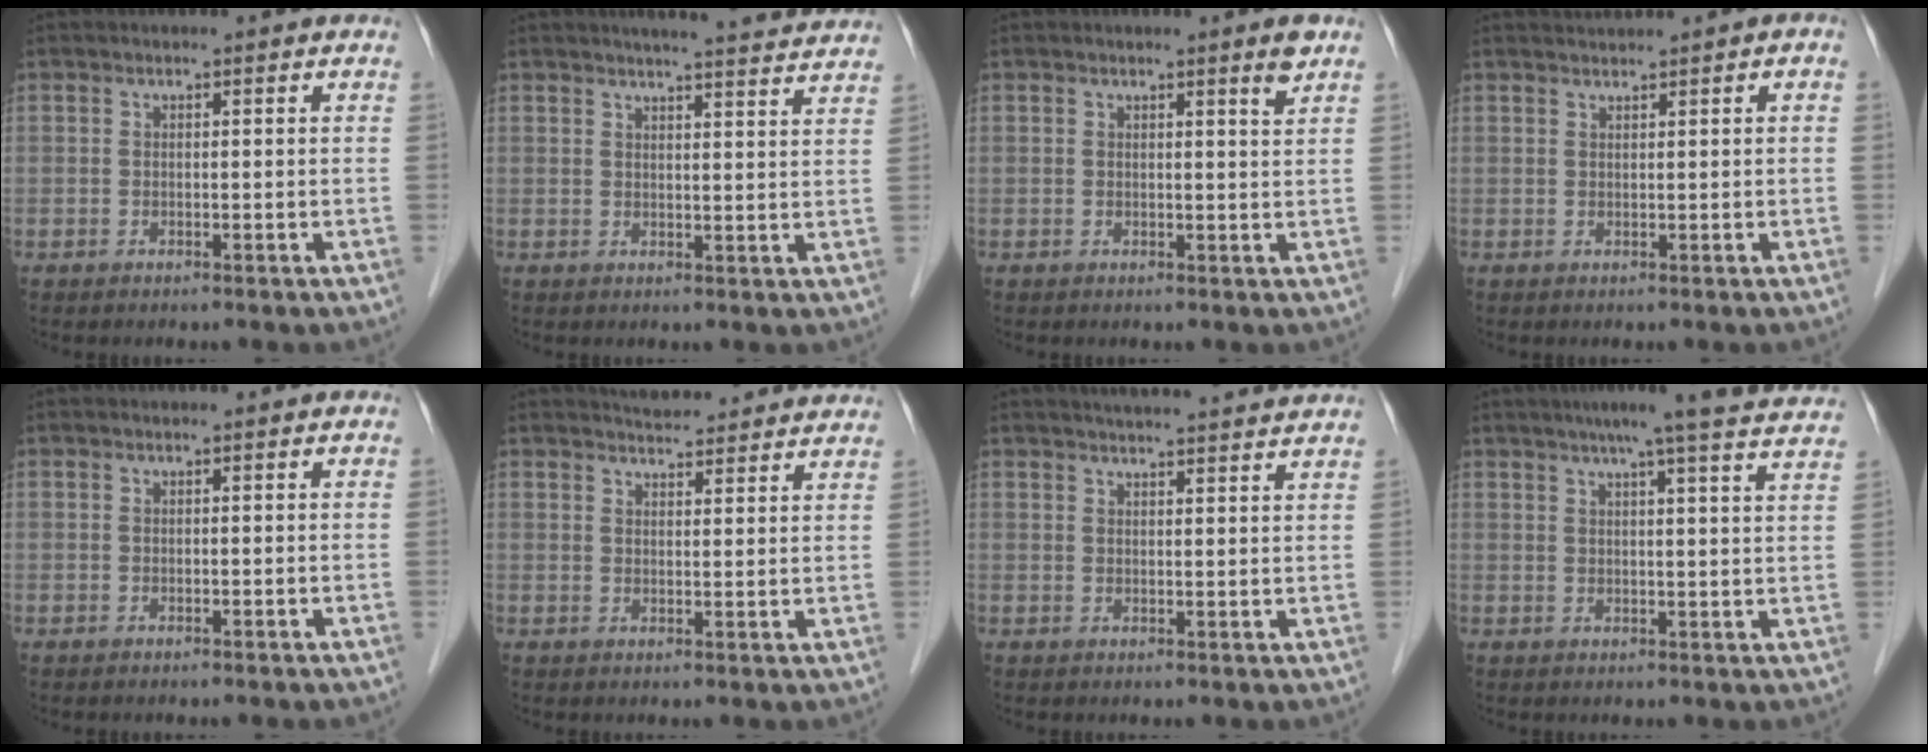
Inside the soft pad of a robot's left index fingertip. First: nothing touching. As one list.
[{"total": 11.9, "force": [11.1, 0.6, 4.3], "torque": [-0.052, -0.003, 0.126]}, {"total": 2.2, "force": [1.5, -0.1, 1.6], "torque": [-0.020, -0.010, 0.022]}, {"total": 1.2, "force": [1.1, 0.1, 0.5], "torque": [0.000, 0.013, 0.023]}, {"total": 0.0}, {"total": 11.2, "force": [10.7, 1.8, 2.7], "torque": [-0.026, 0.010, 0.127]}, {"total": 12.2, "force": [11.4, 0.4, 4.4], "torque": [-0.058, 0.012, 0.140]}, {"total": 18.2, "force": [16.2, 0.0, 8.5], "torque": [-0.117, -0.002, 0.191]}]